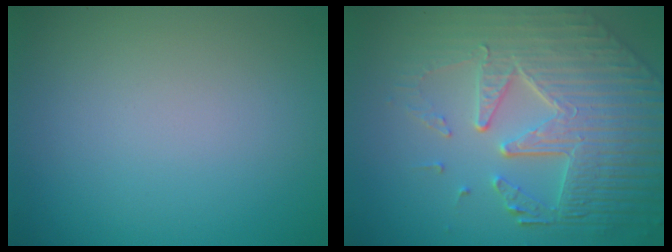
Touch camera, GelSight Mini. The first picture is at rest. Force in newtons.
{"total": 8.7, "press": 6.0, "slide": 6.4}